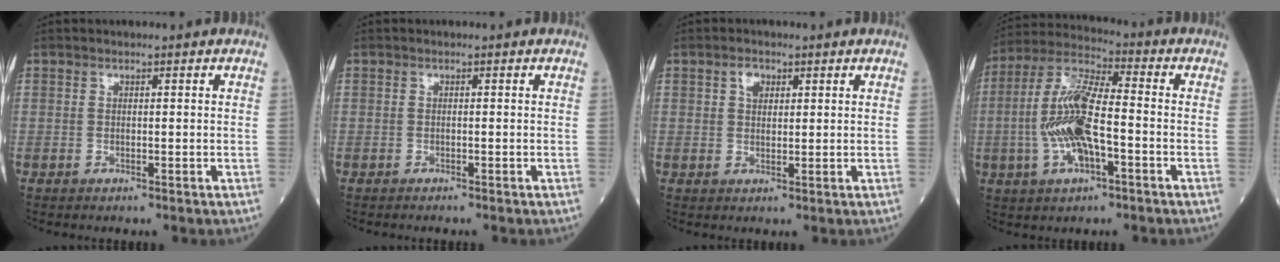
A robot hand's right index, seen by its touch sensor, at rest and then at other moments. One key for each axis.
{"total": 1.3, "fx": -1.2, "fy": 0.0, "fz": 0.6, "tx": -0.009, "ty": -0.001, "tz": -0.015}
{"total": 2.3, "fx": 1.0, "fy": 1.5, "fz": 1.4, "tx": -0.024, "ty": 0.004, "tz": 0.017}
{"total": 12.7, "fx": -2.5, "fy": 3.6, "fz": 11.9, "tx": -0.253, "ty": 0.007, "tz": -0.046}